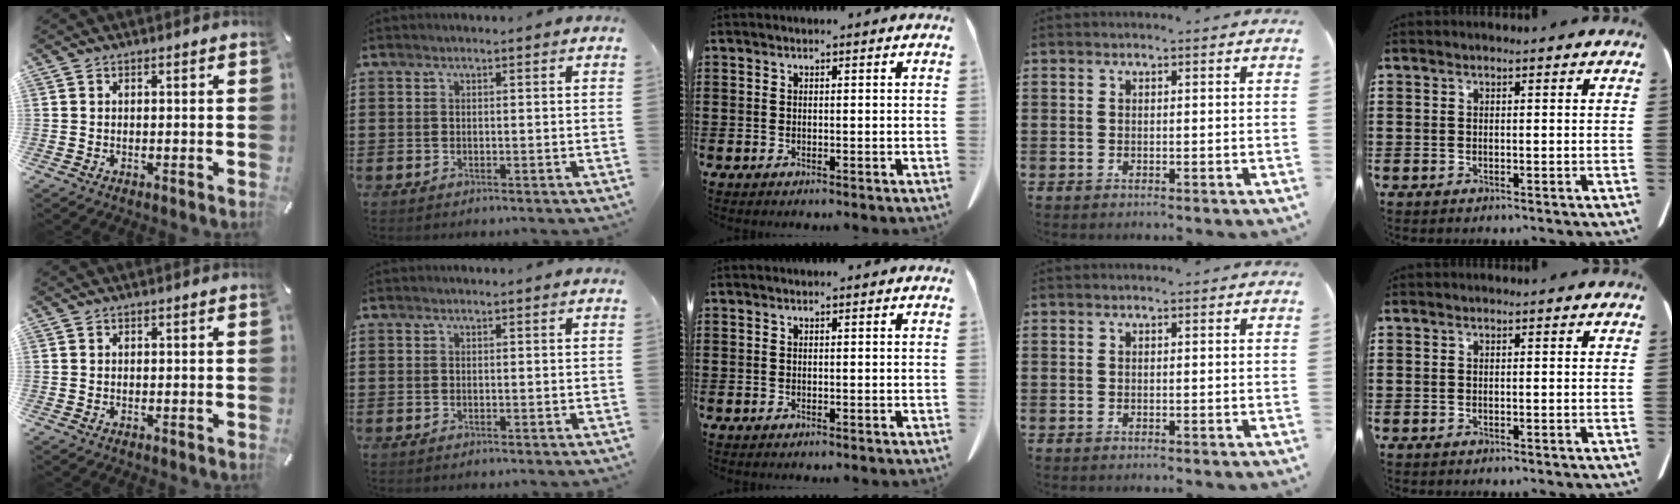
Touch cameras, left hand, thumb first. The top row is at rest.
{}